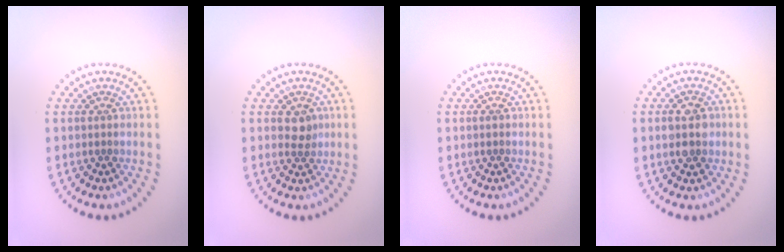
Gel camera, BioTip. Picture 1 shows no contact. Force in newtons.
{"total": 1.5, "press": 1.4, "slide": 0.5}
{"total": 0.5, "press": 0.5, "slide": 0.1}
{"total": 3.3, "press": 3.3, "slide": 0.0}